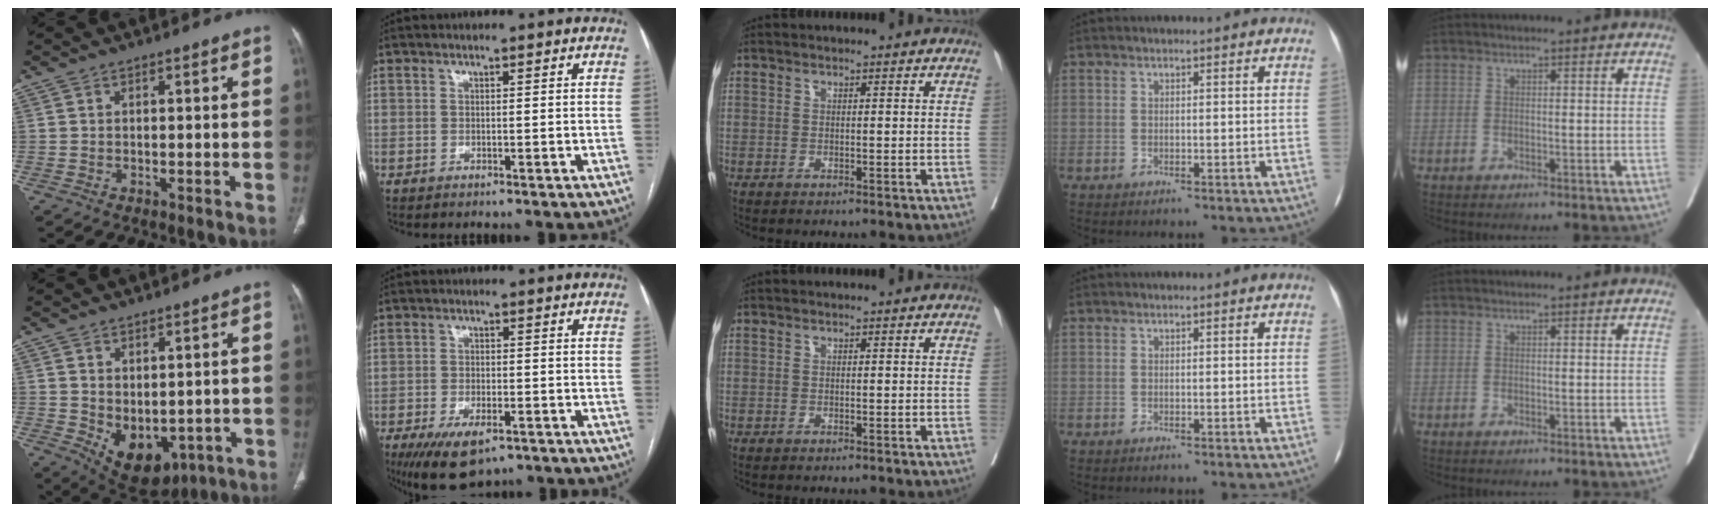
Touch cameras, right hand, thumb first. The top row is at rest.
{"thumb": {"total": 10.1, "force": [-2.1, 6.7, 7.3], "torque": [-0.083, -0.004, -0.004]}, "index": {"total": 8.7, "force": [-5.4, 3.7, 5.7], "torque": [-0.098, -0.012, -0.083]}}